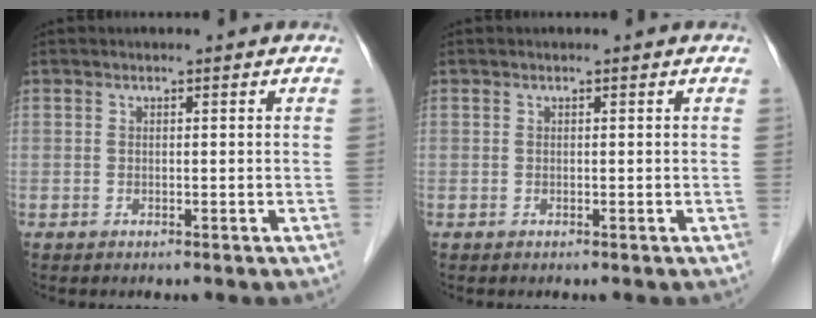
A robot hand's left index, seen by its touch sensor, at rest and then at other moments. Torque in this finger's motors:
{"motor_torque": [0.00, 0.00, 0.00, 0.00]}